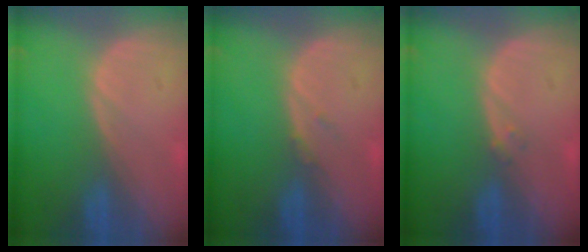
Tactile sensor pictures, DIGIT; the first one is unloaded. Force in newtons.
{"total": 0.8, "press": 0.8, "slide": 0.1}
{"total": 1.0, "press": 0.9, "slide": 0.4}